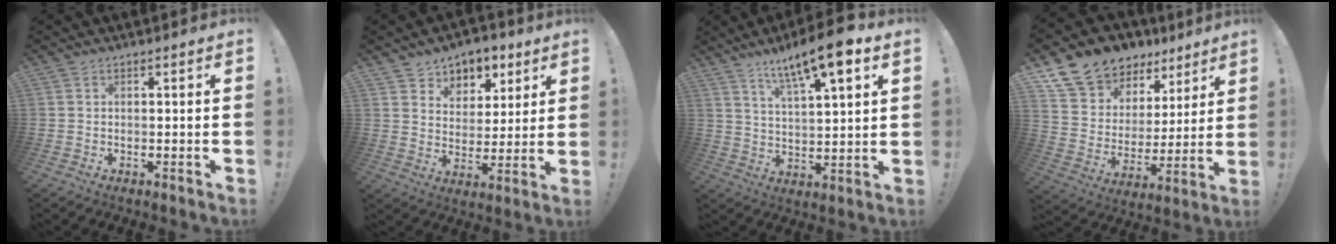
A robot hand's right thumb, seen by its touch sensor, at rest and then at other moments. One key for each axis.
{"total": 7.6, "fx": 4.7, "fy": 6.0, "fz": 0.9, "tx": -0.005, "ty": -0.041, "tz": 0.091}
{"total": 13.3, "fx": 8.4, "fy": 2.5, "fz": 9.9, "tx": -0.168, "ty": -0.041, "tz": 0.134}
{"total": 12.3, "fx": 9.5, "fy": 7.3, "fz": 2.6, "tx": -0.054, "ty": -0.076, "tz": 0.185}